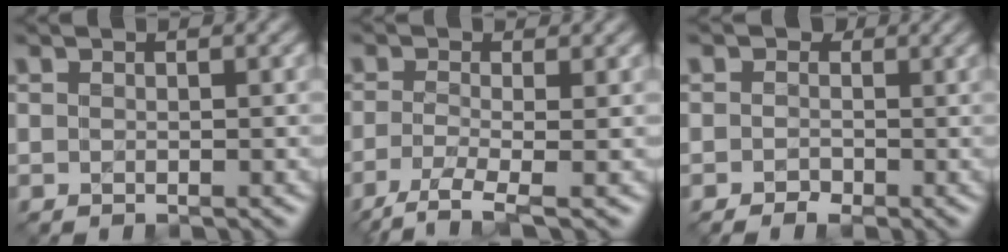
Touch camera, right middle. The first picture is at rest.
{"total": 3.4, "force": [-1.7, 0.9, 2.8], "torque": [-0.060, -0.005, -0.045]}
{"total": 1.3, "force": [-0.2, 1.1, 0.5], "torque": [-0.003, 0.007, -0.009]}